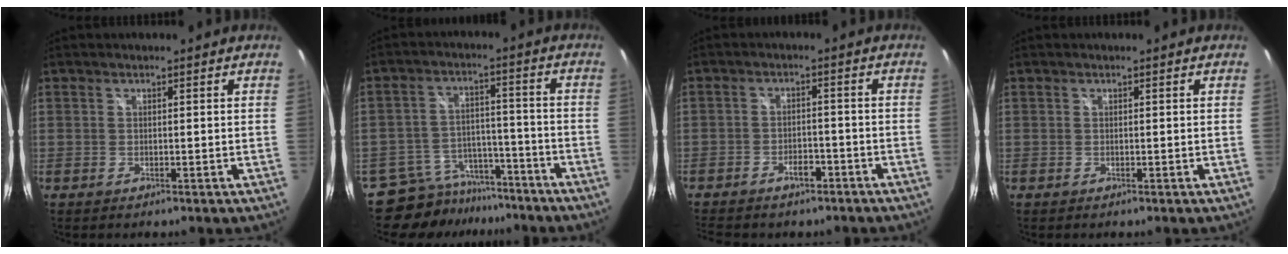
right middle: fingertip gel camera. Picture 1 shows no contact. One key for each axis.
{"total": 11.3, "fx": -9.8, "fy": 5.4, "fz": 1.7, "tx": -0.049, "ty": 0.021, "tz": -0.138}
{"total": 6.5, "fx": -5.1, "fy": 3.2, "fz": 2.6, "tx": -0.063, "ty": 0.006, "tz": -0.069}
{"total": 0.0}